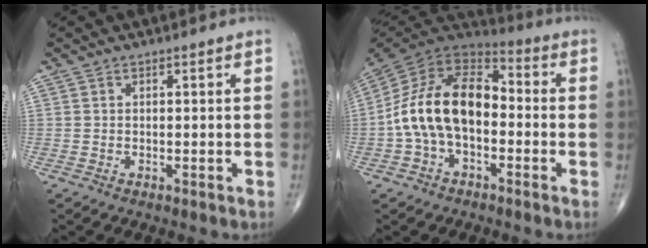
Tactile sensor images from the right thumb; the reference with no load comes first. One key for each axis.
{"total": 17.4, "fx": -2.2, "fy": 10.6, "fz": 13.5, "tx": -0.238, "ty": 0.047, "tz": -0.050}